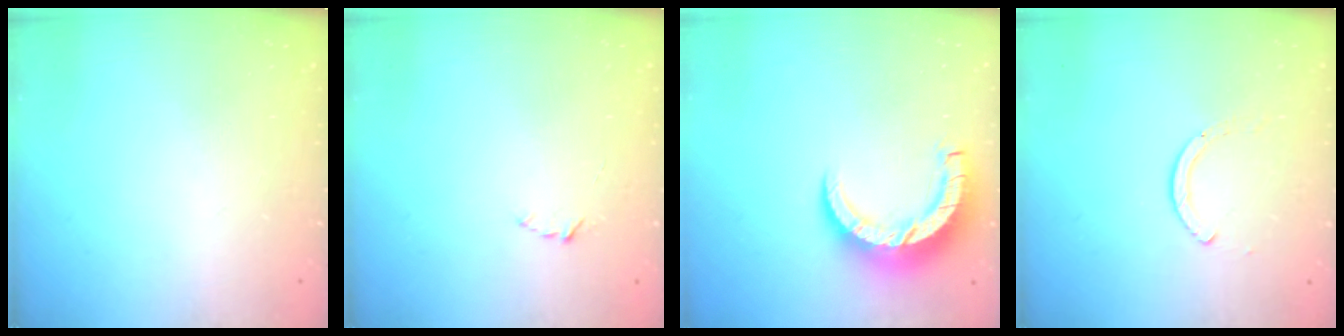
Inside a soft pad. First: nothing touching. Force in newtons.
{"total": 1.9, "press": 1.9, "slide": 0.2}
{"total": 8.9, "press": 8.9, "slide": 0.9}
{"total": 2.0, "press": 1.9, "slide": 0.3}